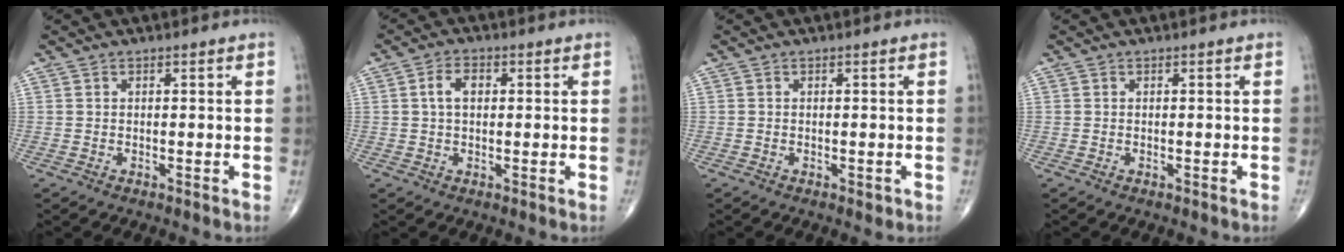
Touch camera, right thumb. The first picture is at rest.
{"total": 3.9, "force": [0.6, 2.4, 3.0], "torque": [-0.054, 0.010, 0.009]}
{"total": 0.9, "force": [-0.4, 0.5, 0.6], "torque": [-0.009, -0.002, -0.004]}
{"total": 0.0}